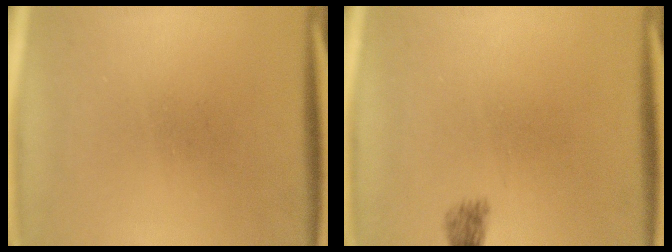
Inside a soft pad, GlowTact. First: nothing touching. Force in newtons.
{"total": 1.8}